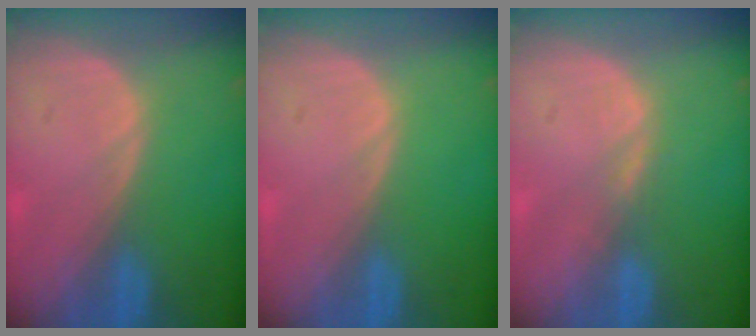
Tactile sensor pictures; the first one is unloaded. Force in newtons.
{"total": 0.0}
{"total": 1.1, "press": 1.1, "slide": 0.2}